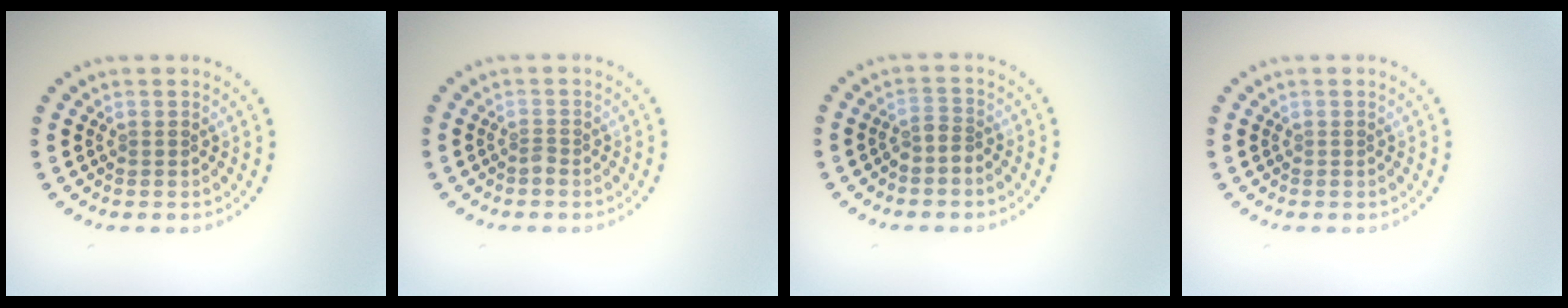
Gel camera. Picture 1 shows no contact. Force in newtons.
{"total": 0.5, "press": 0.4, "slide": 0.4}
{"total": 1.5, "press": 1.1, "slide": 0.9}
{"total": 0.0}